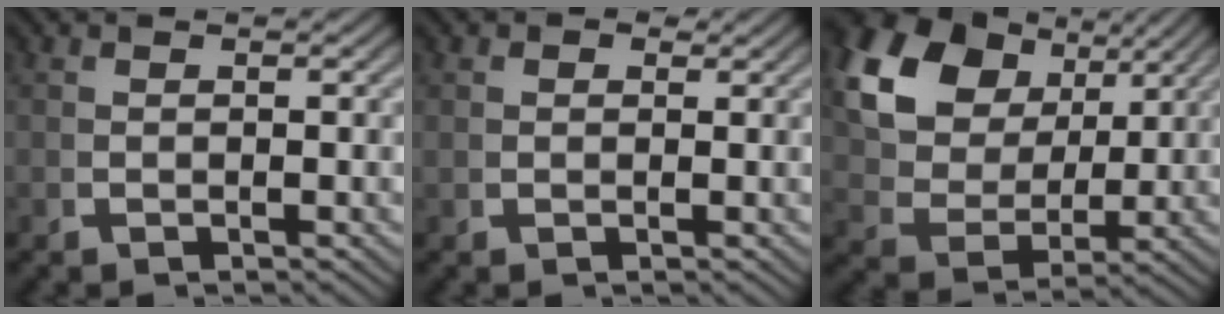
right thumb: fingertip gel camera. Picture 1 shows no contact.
{"total": 1.6, "force": [1.2, 1.0, 0.5], "torque": [-0.013, -0.002, 0.020]}
{"total": 12.4, "force": [3.6, 8.9, 7.7], "torque": [-0.176, -0.015, 0.070]}